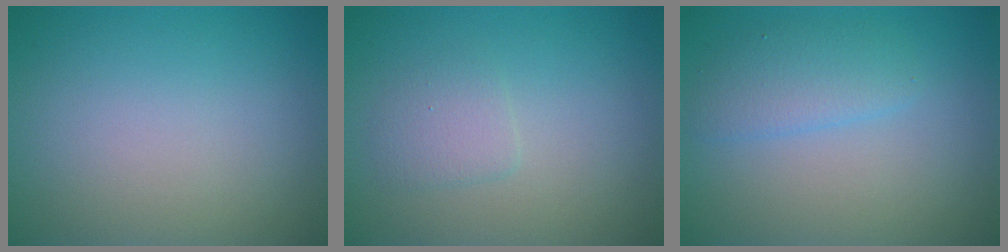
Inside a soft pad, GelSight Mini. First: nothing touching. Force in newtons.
{"total": 1.6, "press": 1.6, "slide": 0.1}
{"total": 2.4, "press": 2.4, "slide": 0.1}